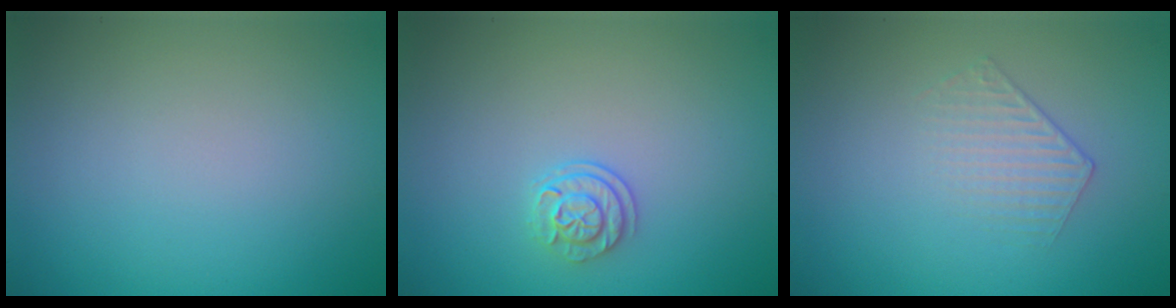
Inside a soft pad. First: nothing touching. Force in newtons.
{"total": 1.9, "press": 1.6, "slide": 1.1}
{"total": 1.3, "press": 0.6, "slide": 1.2}